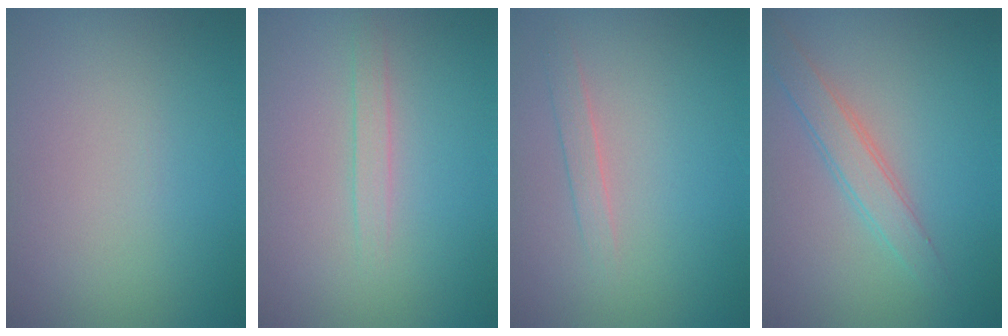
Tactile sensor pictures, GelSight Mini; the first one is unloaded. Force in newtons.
{"total": 1.3, "press": 1.3, "slide": 0.1}
{"total": 1.3, "press": 1.3, "slide": 0.1}
{"total": 2.6, "press": 2.6, "slide": 0.1}